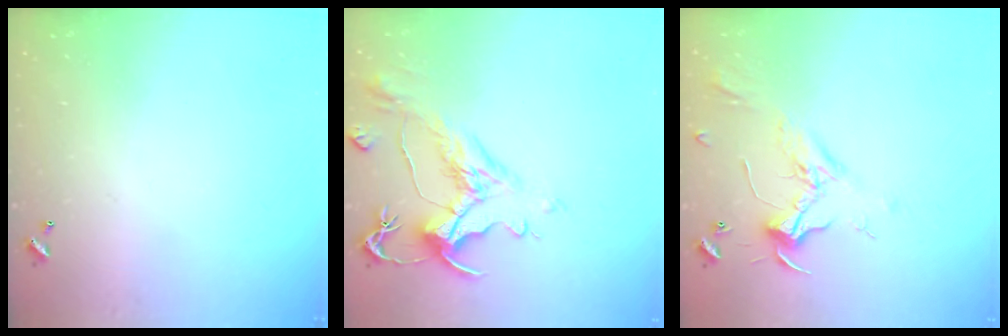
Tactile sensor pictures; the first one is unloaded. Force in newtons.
{"total": 1.8, "press": 1.1, "slide": 1.4}
{"total": 2.3, "press": 2.2, "slide": 0.7}